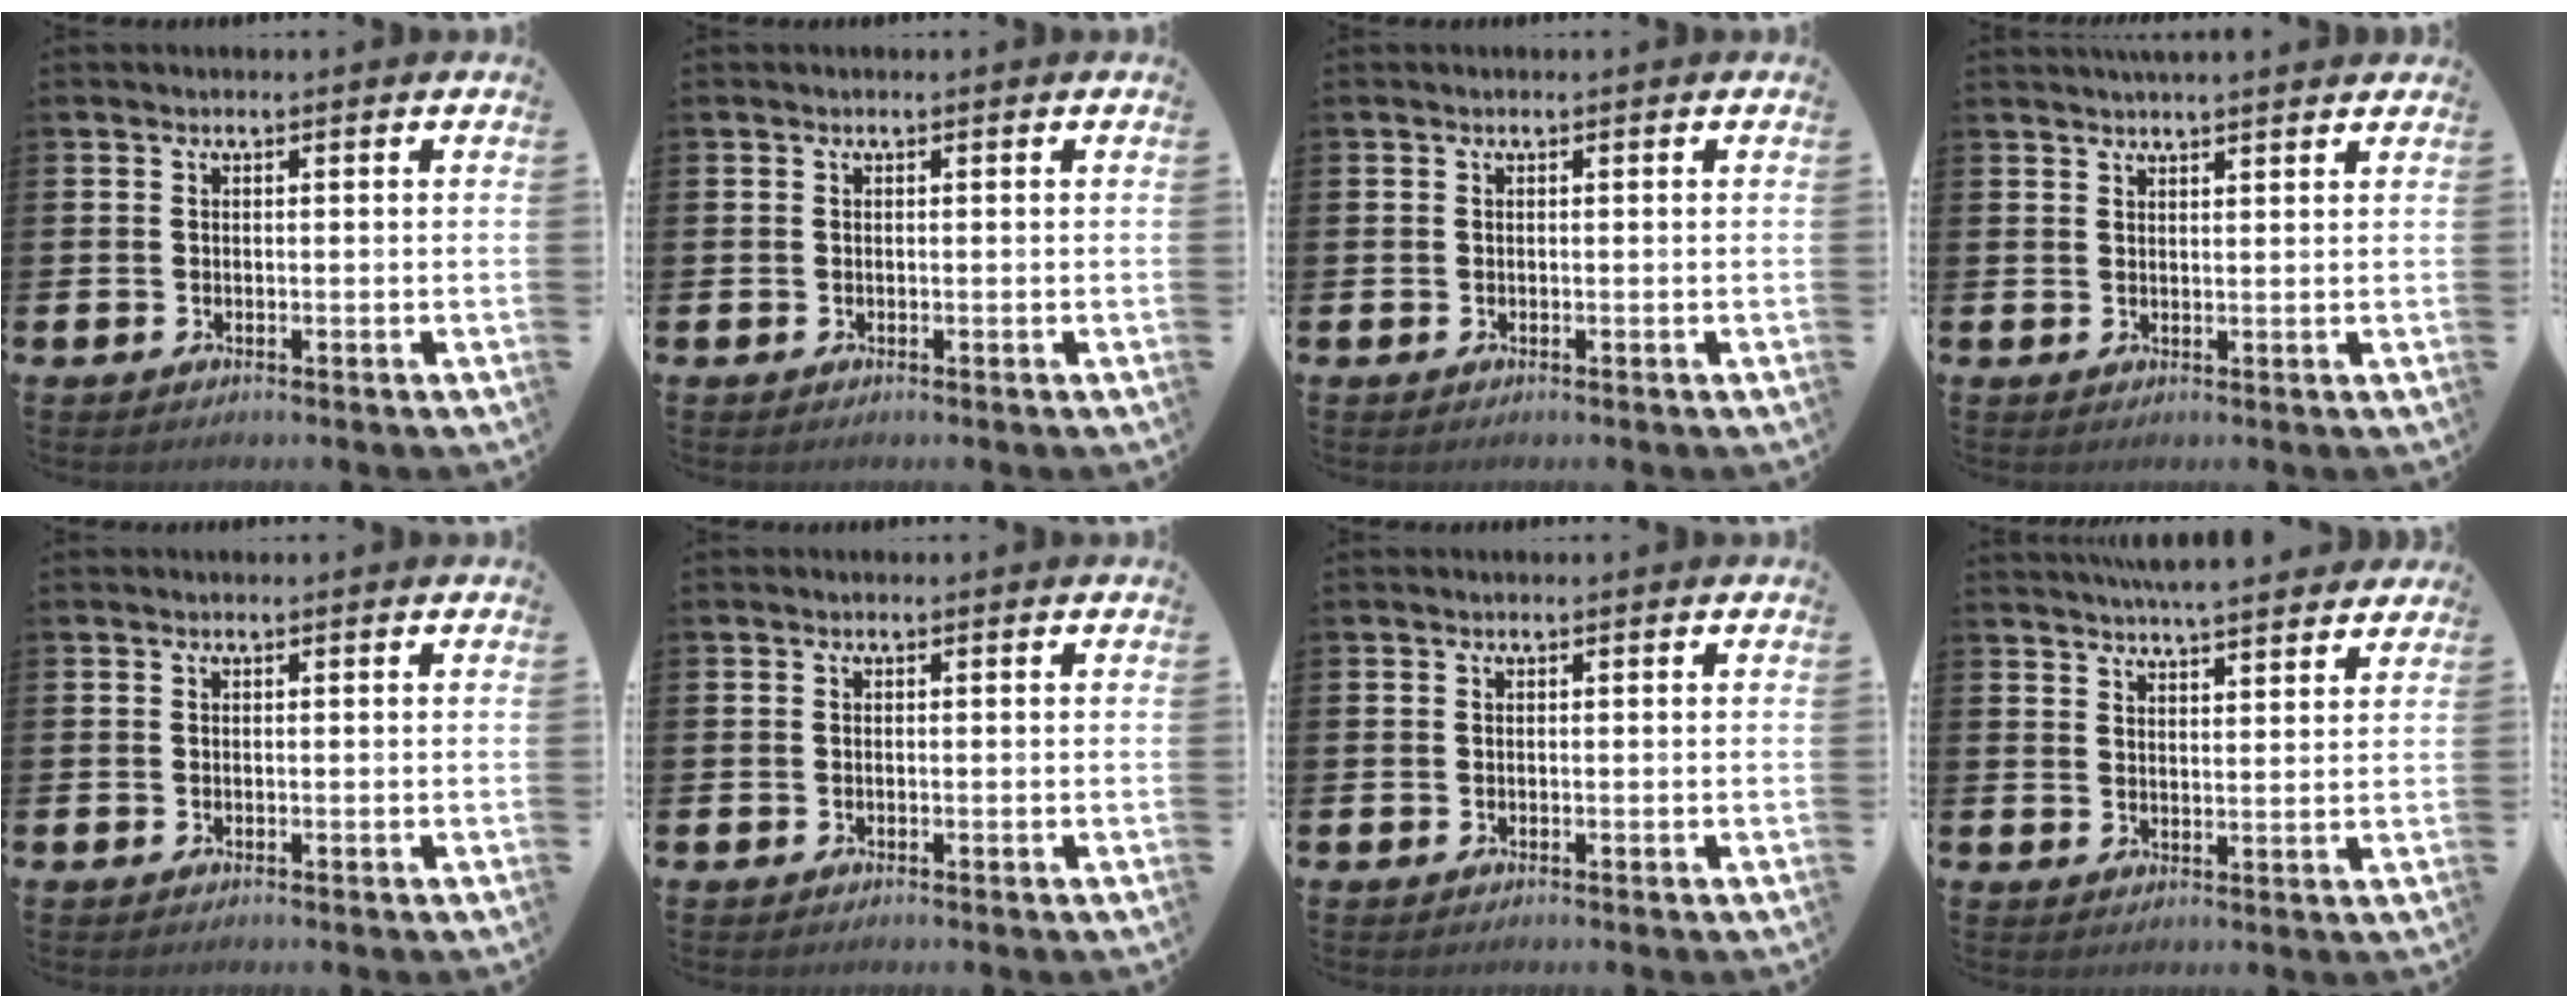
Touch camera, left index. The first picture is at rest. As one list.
[{"total": 0.0}, {"total": 0.0}, {"total": 2.6, "force": [2.5, -0.1, 0.3], "torque": [-0.009, -0.006, 0.047]}, {"total": 0.0}, {"total": 0.0}, {"total": 0.0}, {"total": 5.4, "force": [5.3, 0.1, 0.9], "torque": [-0.030, -0.022, 0.096]}]